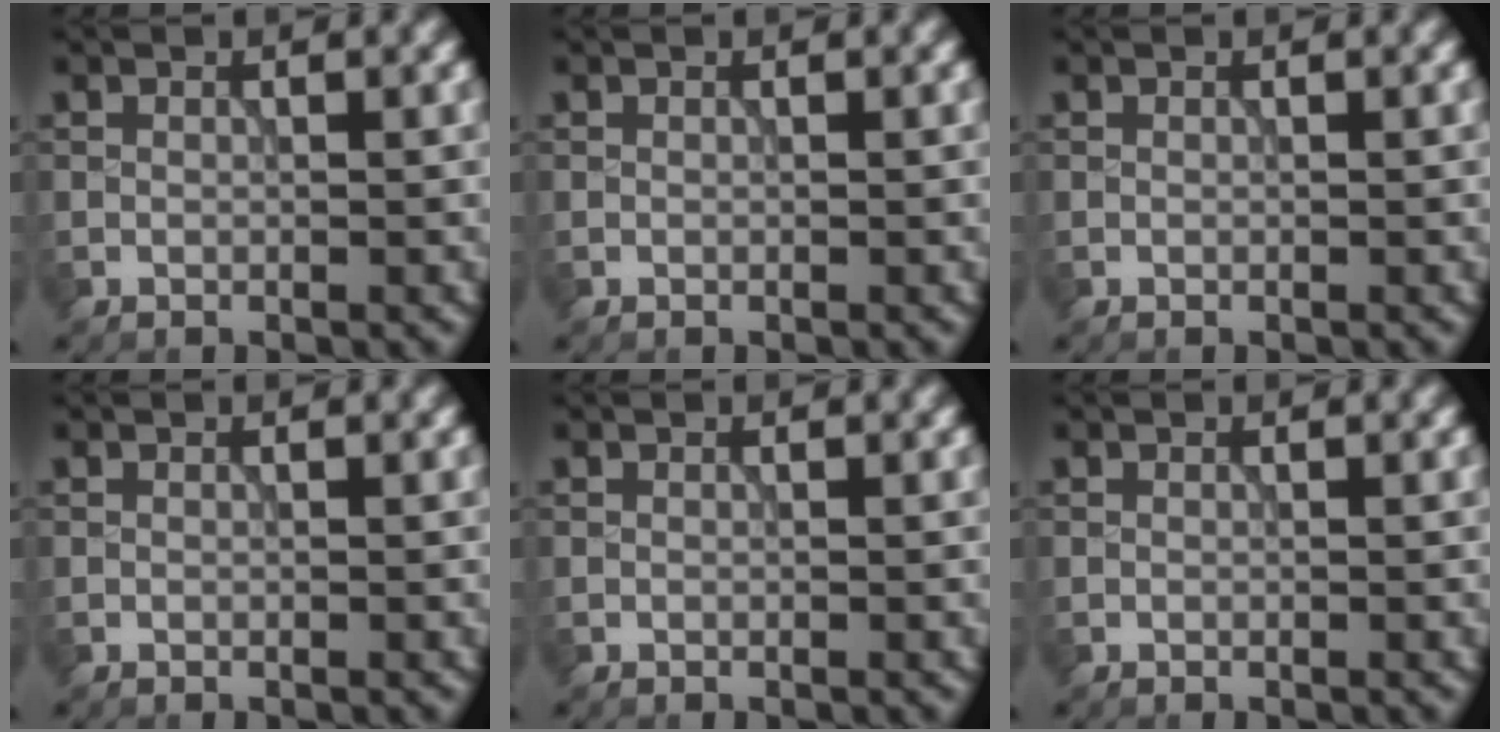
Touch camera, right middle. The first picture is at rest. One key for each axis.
{"total": 0.0}
{"total": 0.0}
{"total": 0.0}
{"total": 0.0}
{"total": 0.0}